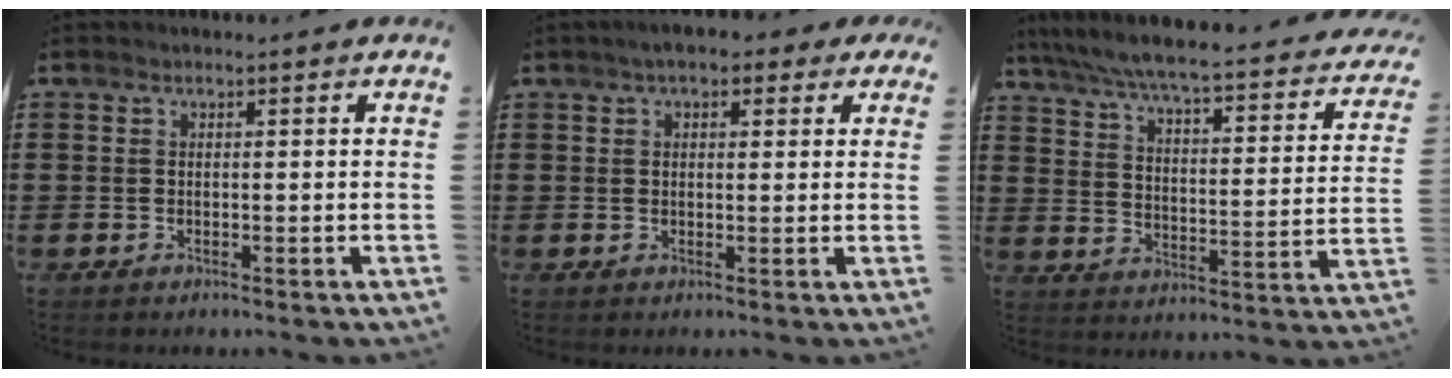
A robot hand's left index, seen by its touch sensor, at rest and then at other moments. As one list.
[{"total": 3.3, "force": [2.1, 1.5, 2.0], "torque": [-0.049, 0.009, 0.037]}, {"total": 5.4, "force": [4.8, -0.2, 2.4], "torque": [-0.070, -0.045, 0.076]}]